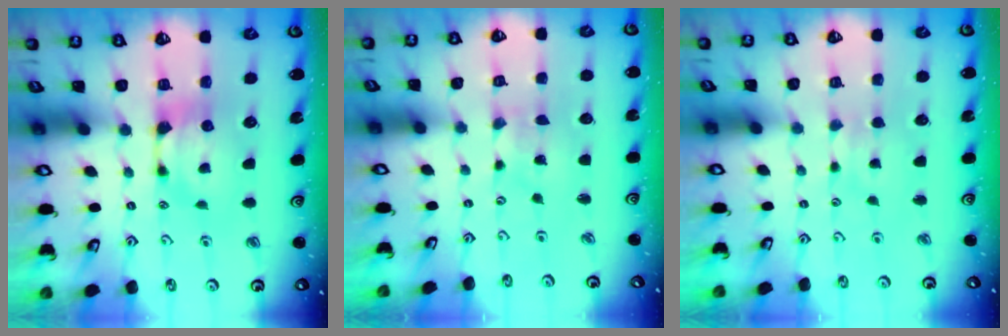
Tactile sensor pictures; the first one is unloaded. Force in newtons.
{"total": 6.0, "press": 6.0, "slide": 0.6}
{"total": 2.8, "press": 2.7, "slide": 0.4}